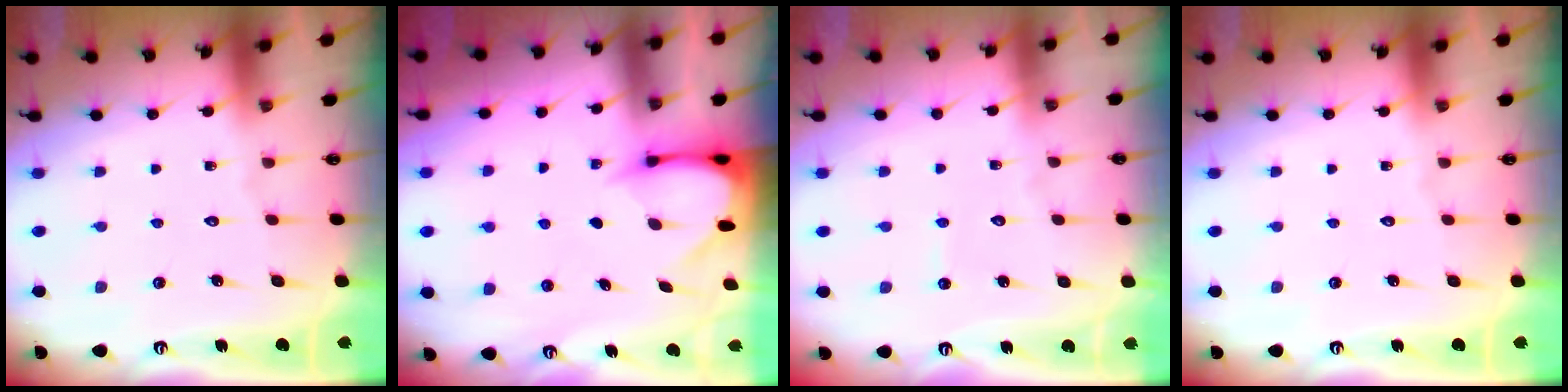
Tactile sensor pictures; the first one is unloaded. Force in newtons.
{"total": 3.3, "press": 3.3, "slide": 0.3}
{"total": 2.6, "press": 2.6, "slide": 0.2}
{"total": 0.0}